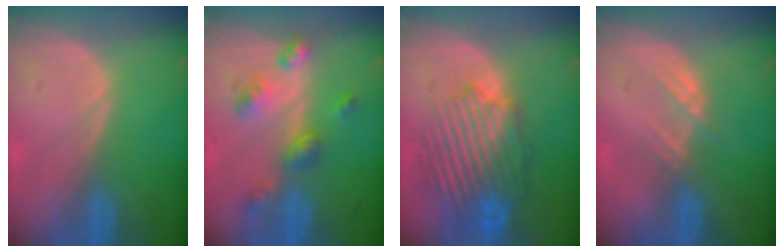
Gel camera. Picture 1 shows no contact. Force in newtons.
{"total": 6.3, "press": 5.5, "slide": 3.1}
{"total": 10.2, "press": 9.5, "slide": 3.9}
{"total": 2.6, "press": 2.5, "slide": 0.7}